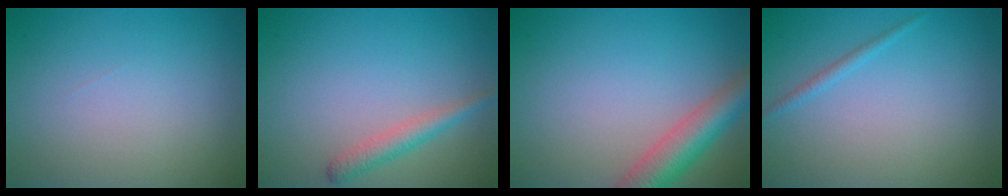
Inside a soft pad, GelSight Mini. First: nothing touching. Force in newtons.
{"total": 2.2, "press": 2.2, "slide": 0.1}
{"total": 5.3, "press": 5.3, "slide": 0.3}
{"total": 0.9, "press": 0.9, "slide": 0.2}